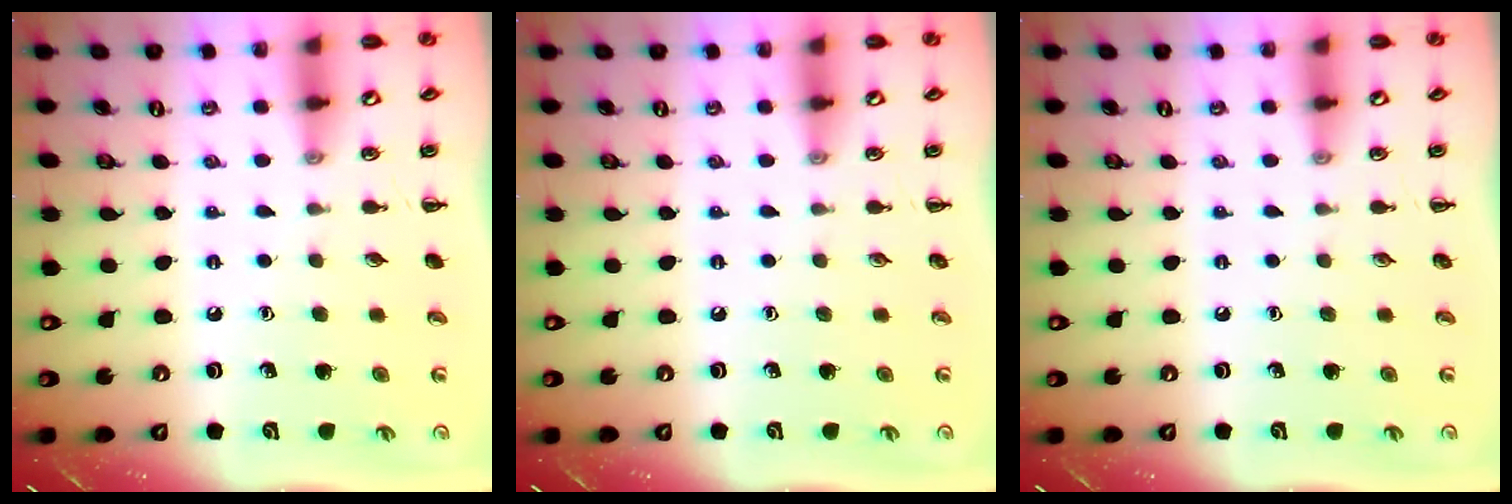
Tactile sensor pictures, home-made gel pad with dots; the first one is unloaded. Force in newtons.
{"total": 0.0}
{"total": 0.0}